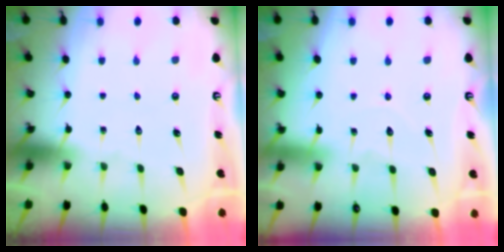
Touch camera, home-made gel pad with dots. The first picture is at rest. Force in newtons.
{"total": 5.4, "press": 5.4, "slide": 0.3}